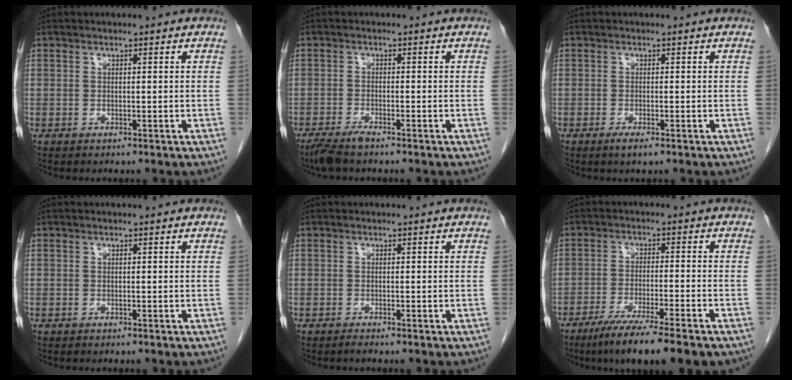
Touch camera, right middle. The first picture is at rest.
{"total": 3.5, "force": [-2.8, 0.4, 2.1], "torque": [-0.044, -0.009, -0.055]}
{"total": 1.6, "force": [-1.0, 0.1, 1.3], "torque": [-0.029, -0.006, -0.017]}
{"total": 0.0}
{"total": 0.5, "force": [-0.4, -0.2, 0.2], "torque": [-0.008, -0.003, -0.008]}
{"total": 10.2, "force": [-7.5, 0.0, 7.0], "torque": [-0.115, -0.028, -0.118]}